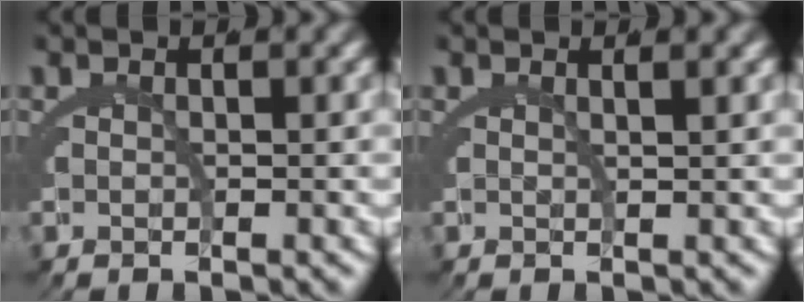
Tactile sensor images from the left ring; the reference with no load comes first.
{"total": 1.1, "force": [0.8, -0.4, 0.6], "torque": [-0.009, 0.001, 0.016]}